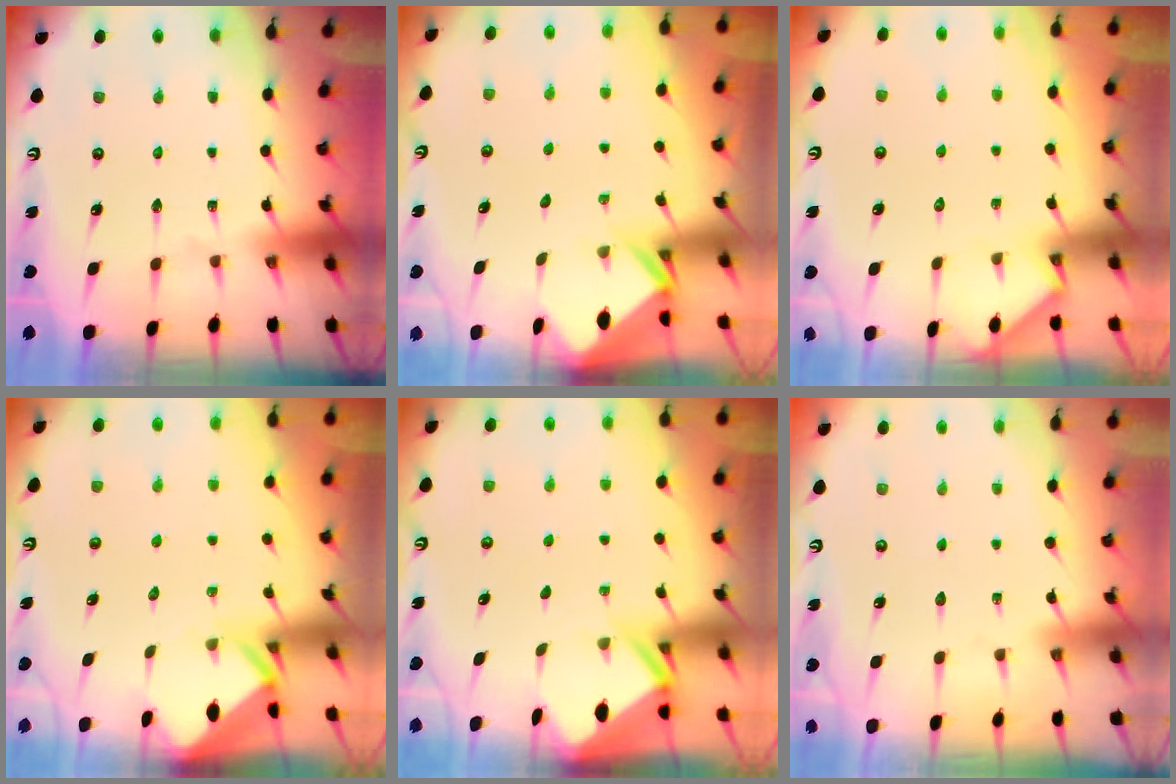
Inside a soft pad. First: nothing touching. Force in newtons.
{"total": 2.6, "press": 2.6, "slide": 0.1}
{"total": 3.1, "press": 3.1, "slide": 0.4}
{"total": 2.4, "press": 2.4, "slide": 0.1}
{"total": 3.1, "press": 3.1, "slide": 0.3}
{"total": 2.9, "press": 2.8, "slide": 0.4}